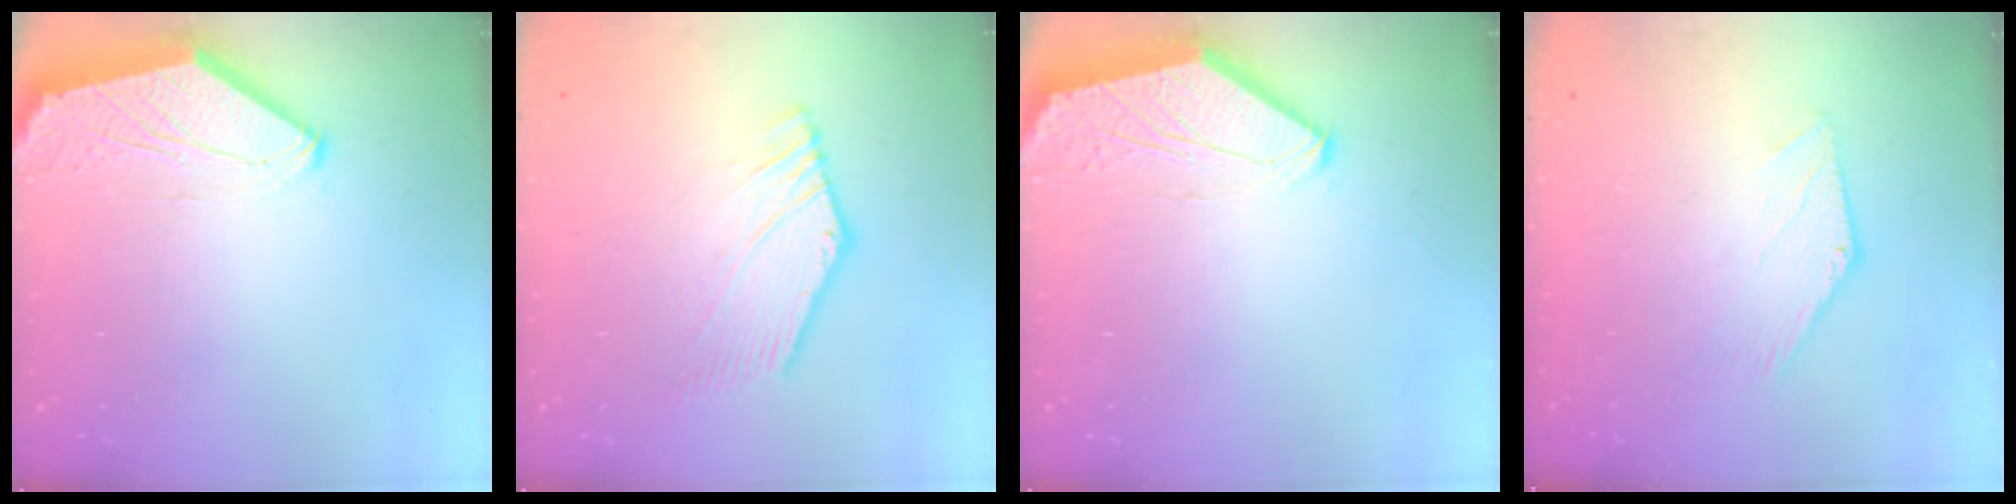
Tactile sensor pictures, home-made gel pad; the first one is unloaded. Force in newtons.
{"total": 1.5, "press": 1.2, "slide": 0.9}
{"total": 0.0}
{"total": 0.0}